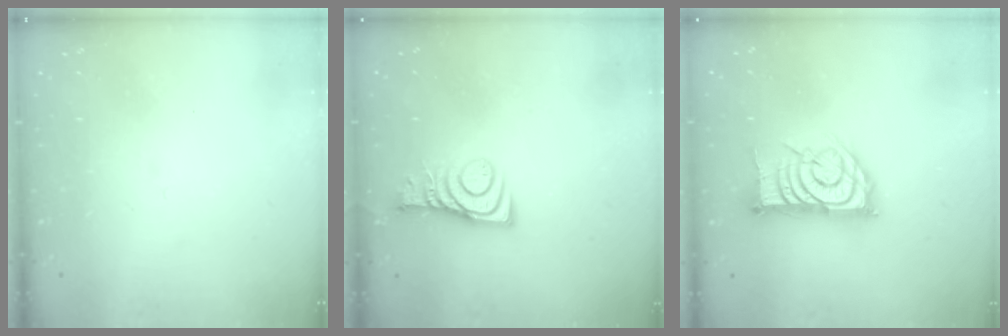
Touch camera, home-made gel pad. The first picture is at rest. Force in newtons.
{"total": 8.9, "press": 8.8, "slide": 0.8}
{"total": 16.3, "press": 16.3, "slide": 0.4}